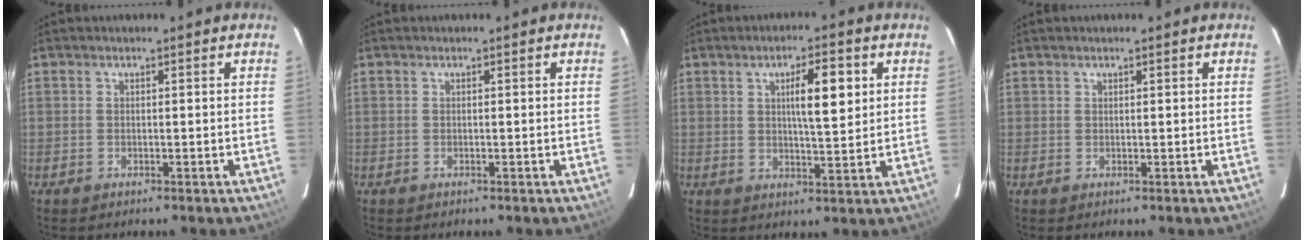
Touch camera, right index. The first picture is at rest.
{"total": 0.0}
{"total": 7.6, "force": [2.4, 1.8, 6.9], "torque": [-0.111, 0.005, 0.041]}
{"total": 0.7, "force": [0.3, 0.6, 0.0], "torque": [0.003, 0.003, 0.005]}